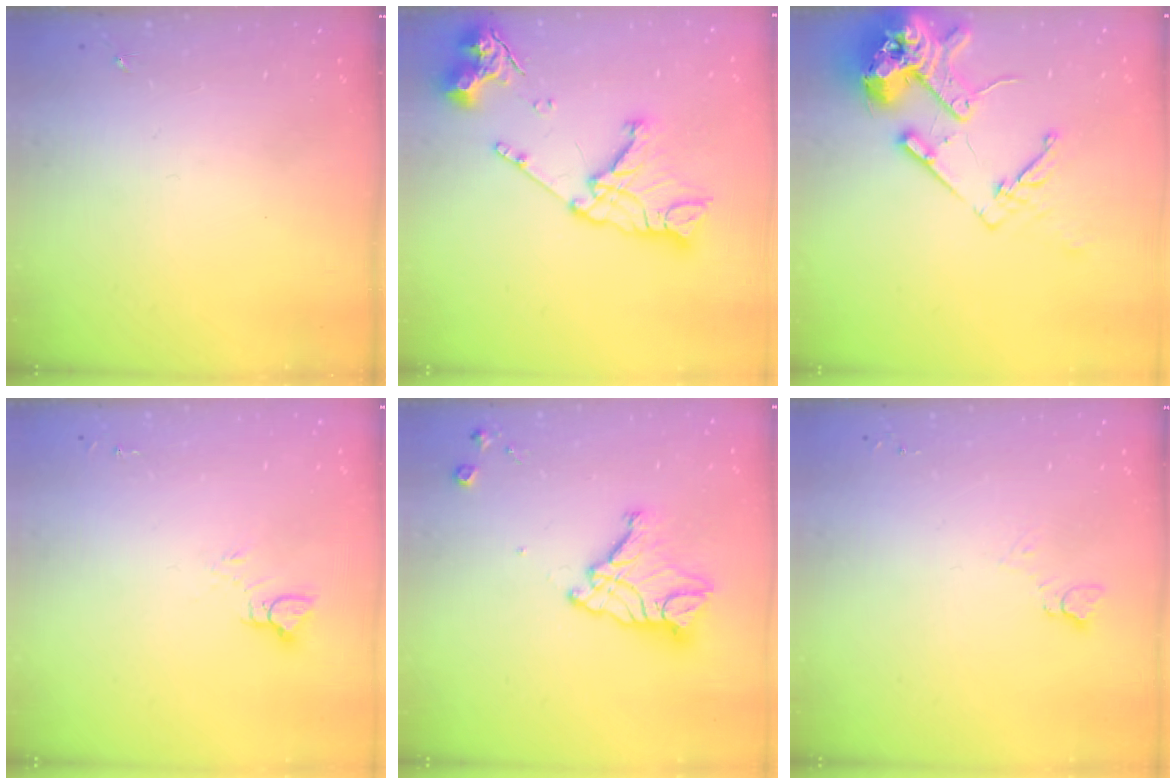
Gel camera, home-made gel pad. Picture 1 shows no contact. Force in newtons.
{"total": 17.1, "press": 17.0, "slide": 1.9}
{"total": 17.0, "press": 16.8, "slide": 2.4}
{"total": 5.3, "press": 5.3, "slide": 0.5}
{"total": 13.7, "press": 13.7, "slide": 1.3}
{"total": 3.8, "press": 3.8, "slide": 0.3}